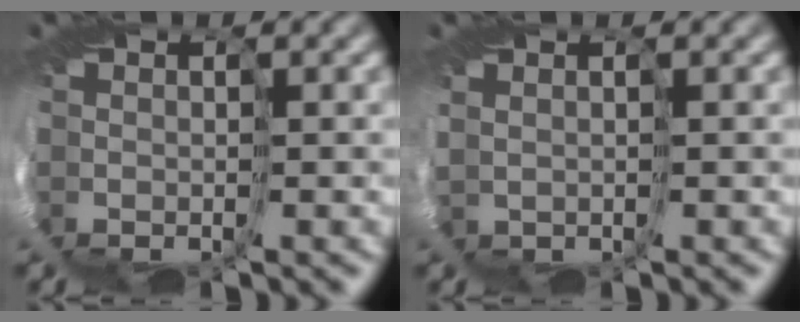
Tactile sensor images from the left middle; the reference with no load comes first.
{"total": 1.5, "force": [1.2, 0.8, 0.2], "torque": [-0.028, 0.009, 0.028]}